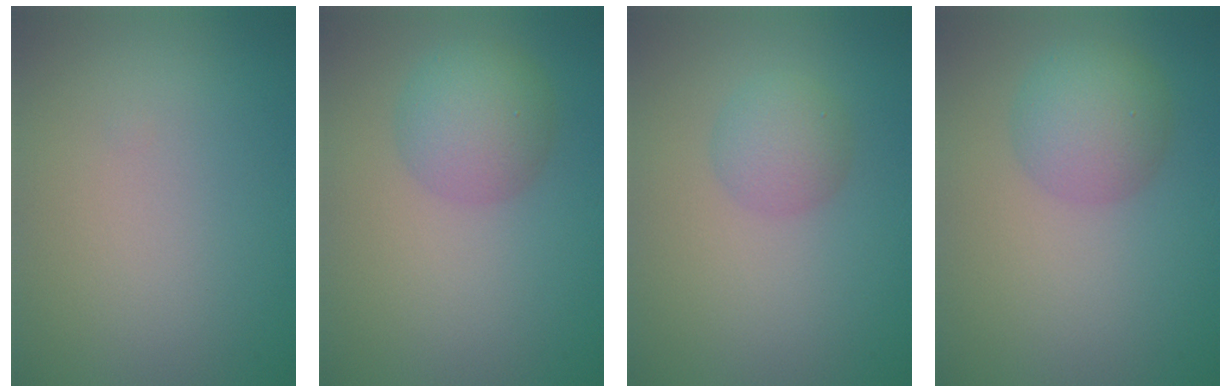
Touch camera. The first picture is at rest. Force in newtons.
{"total": 3.7, "press": 3.7, "slide": 0.1}
{"total": 2.4, "press": 2.4, "slide": 0.1}
{"total": 3.7, "press": 3.7, "slide": 0.1}